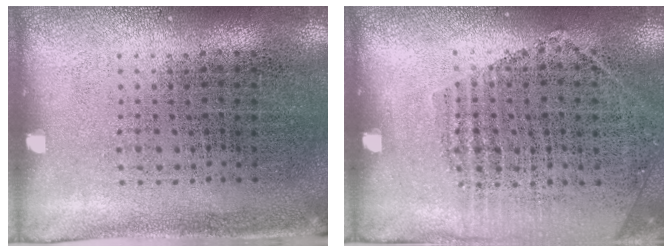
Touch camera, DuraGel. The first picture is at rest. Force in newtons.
{"total": 1.2, "press": 1.1, "slide": 0.5}